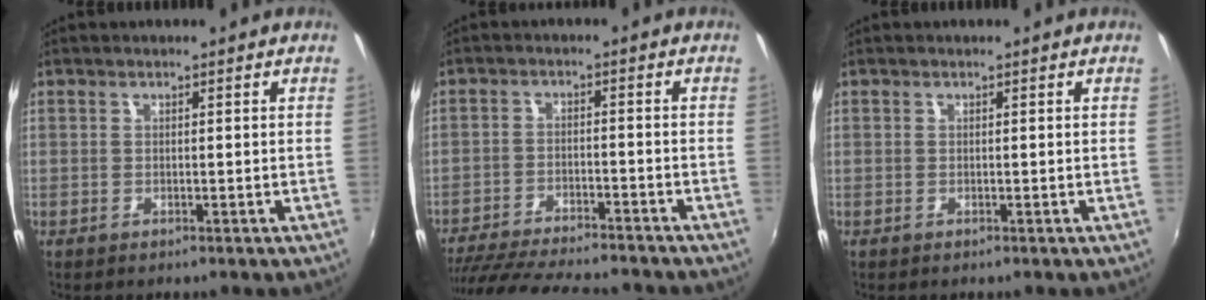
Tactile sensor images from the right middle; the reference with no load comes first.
{"total": 18.3, "force": [-16.0, 3.2, 8.2], "torque": [-0.164, -0.026, -0.245]}
{"total": 0.0}